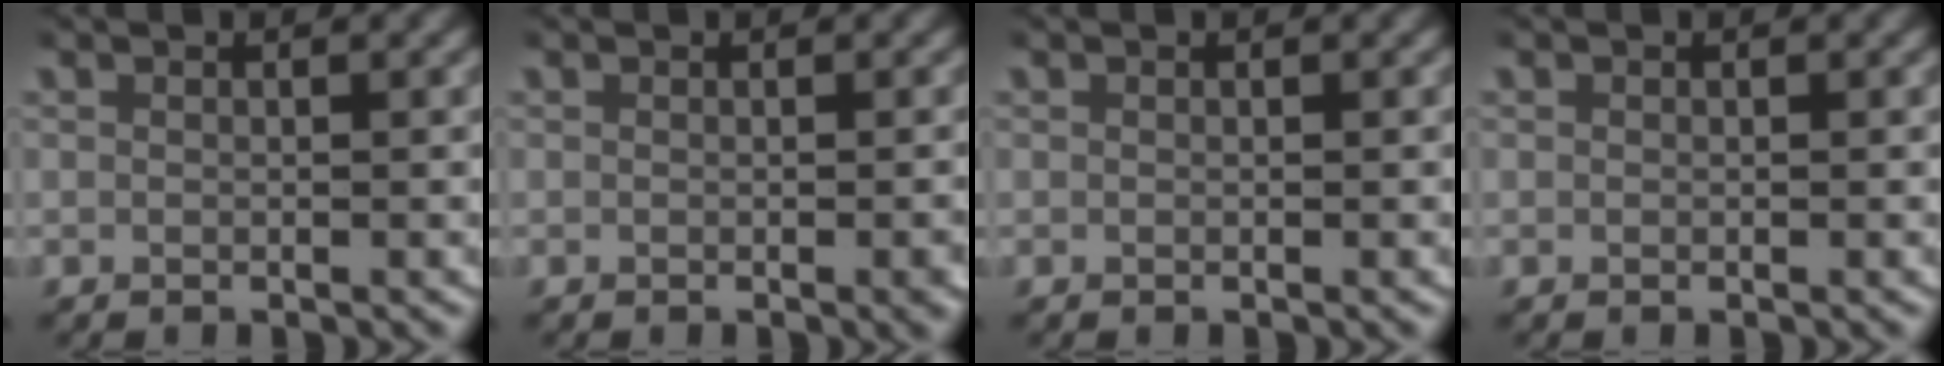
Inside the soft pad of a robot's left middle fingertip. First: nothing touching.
{"total": 0.7, "force": [-0.3, 0.0, 0.7], "torque": [-0.003, 0.004, -0.005]}
{"total": 0.0}
{"total": 0.0}